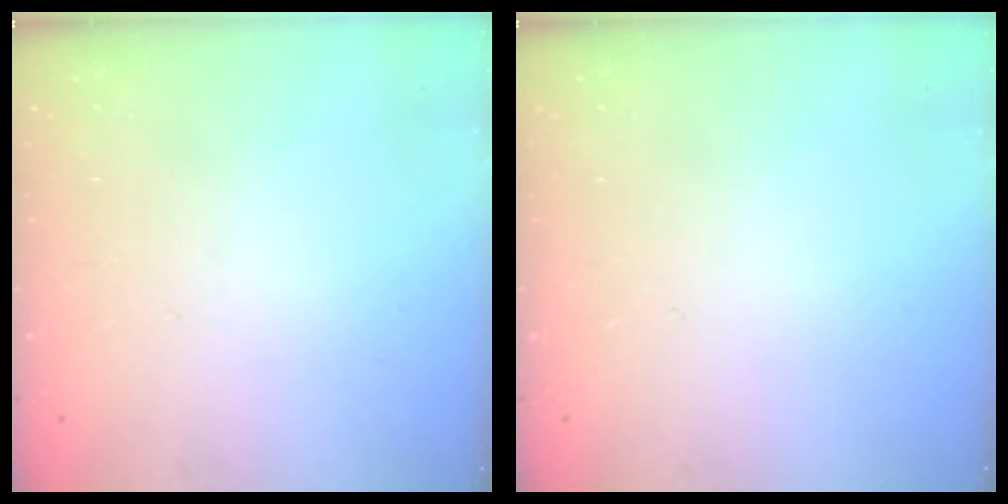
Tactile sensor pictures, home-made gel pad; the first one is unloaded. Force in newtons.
{"total": 0.0}